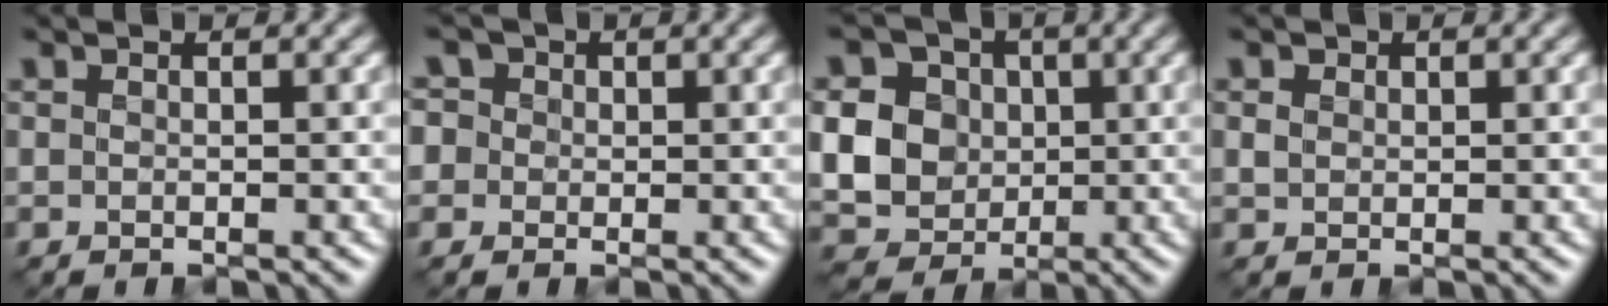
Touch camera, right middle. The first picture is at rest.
{"total": 5.3, "force": [2.1, 4.4, 2.1], "torque": [-0.048, 0.021, 0.012]}
{"total": 11.3, "force": [0.8, 10.1, 5.0], "torque": [-0.109, 0.013, -0.002]}
{"total": 1.0, "force": [0.4, 0.9, 0.2], "torque": [-0.006, -0.001, 0.007]}